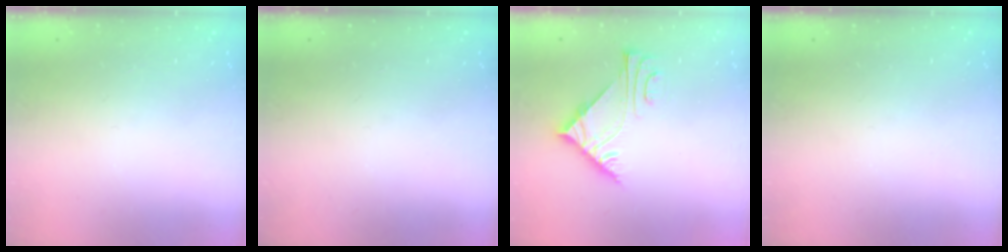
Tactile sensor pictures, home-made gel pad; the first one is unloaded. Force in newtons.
{"total": 0.0}
{"total": 7.0, "press": 7.0, "slide": 0.1}
{"total": 0.0}